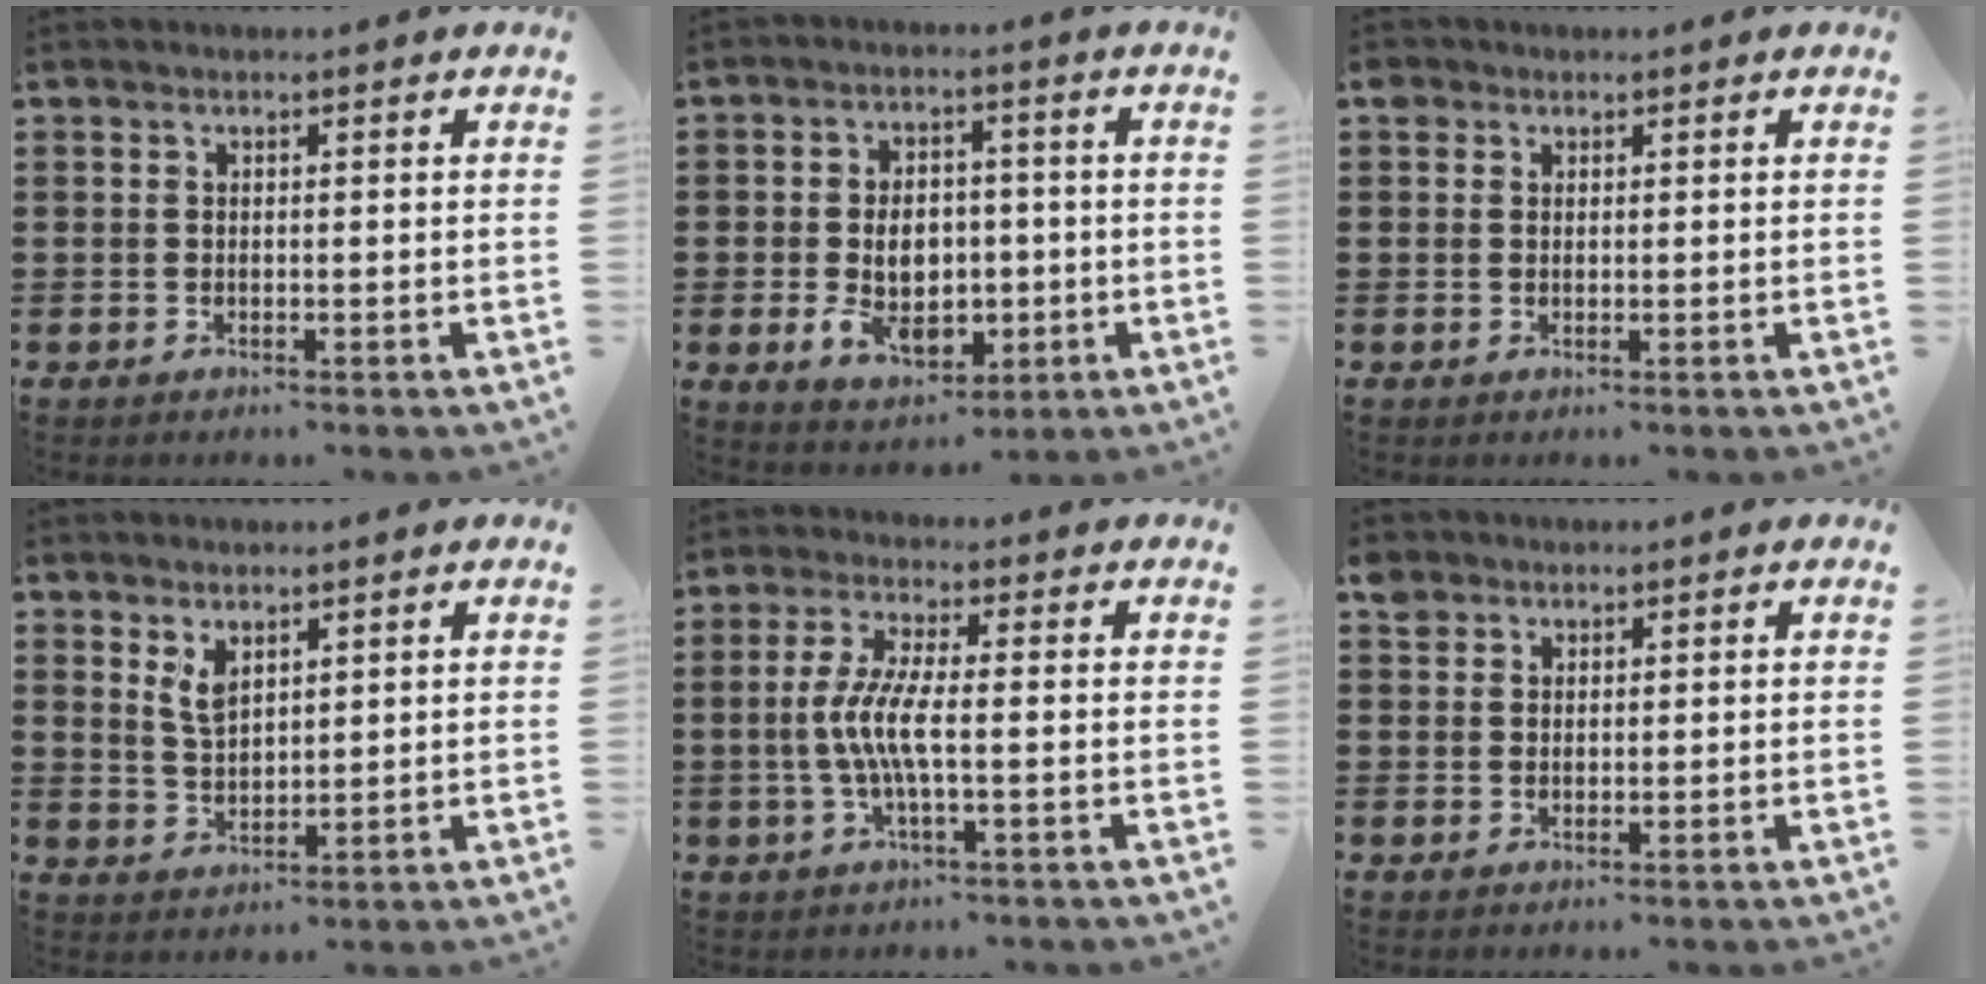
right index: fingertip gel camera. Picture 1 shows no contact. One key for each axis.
{"total": 7.4, "fx": -1.0, "fy": 5.2, "fz": 5.2, "tx": -0.083, "ty": 0.001, "tz": -0.021}
{"total": 1.4, "fx": 1.0, "fy": 0.9, "fz": 0.2, "tx": -0.008, "ty": 0.001, "tz": 0.021}
{"total": 3.4, "fx": 2.2, "fy": 1.6, "fz": 2.1, "tx": -0.047, "ty": 0.003, "tz": 0.040}
{"total": 6.1, "fx": -1.0, "fy": 0.9, "fz": 6.0, "tx": -0.135, "ty": -0.011, "tz": -0.028}
{"total": 2.3, "fx": 1.9, "fy": 1.4, "fz": 0.3, "tx": -0.013, "ty": 0.003, "tz": 0.038}